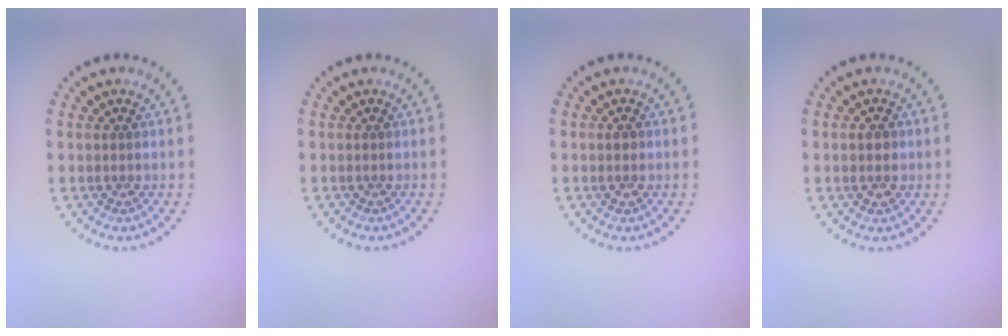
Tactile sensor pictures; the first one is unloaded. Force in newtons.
{"total": 0.0}
{"total": 1.2, "press": 1.2, "slide": 0.1}
{"total": 1.2, "press": 1.2, "slide": 0.2}